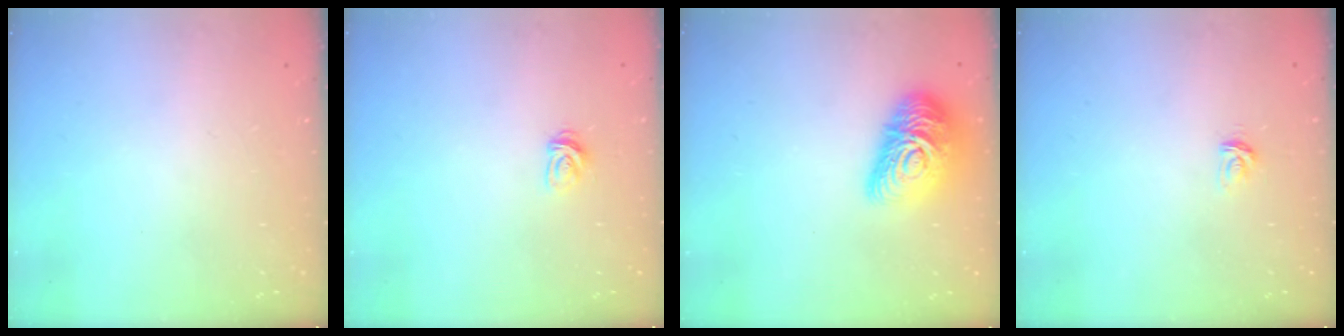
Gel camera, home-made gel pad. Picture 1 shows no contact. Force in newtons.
{"total": 3.8, "press": 3.8, "slide": 0.5}
{"total": 16.1, "press": 16.0, "slide": 1.0}
{"total": 2.7, "press": 2.7, "slide": 0.4}